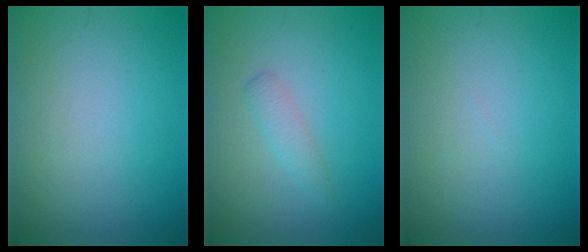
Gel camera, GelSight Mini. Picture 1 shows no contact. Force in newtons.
{"total": 1.5, "press": 1.5, "slide": 0.1}
{"total": 0.0}